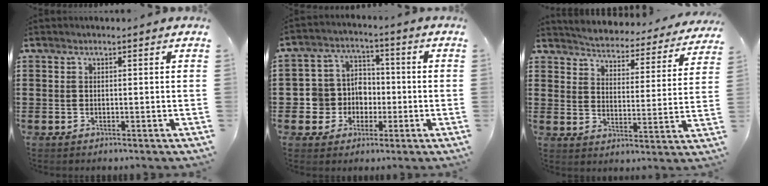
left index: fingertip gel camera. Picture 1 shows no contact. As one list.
[{"total": 6.7, "force": [-1.0, 6.6, 1.0], "torque": [-0.052, 0.010, -0.017]}, {"total": 3.8, "force": [3.8, -0.2, -0.1], "torque": [-0.023, -0.040, 0.058]}]